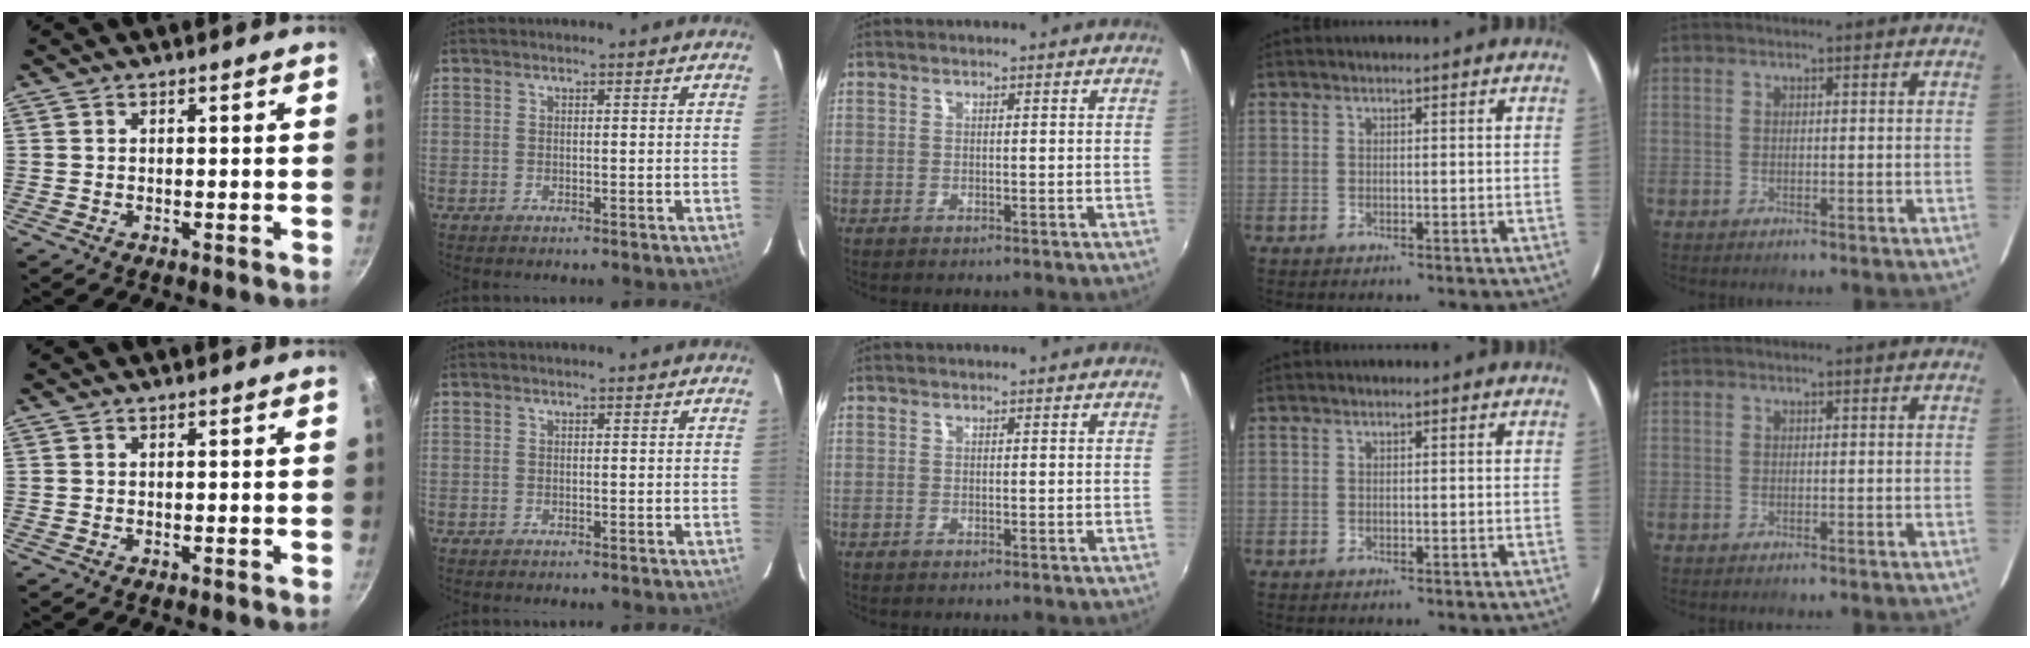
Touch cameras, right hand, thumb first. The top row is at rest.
{}